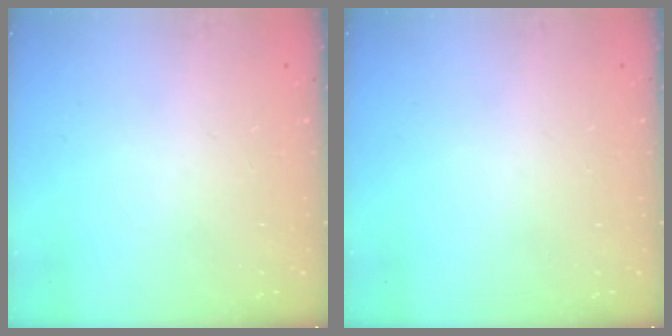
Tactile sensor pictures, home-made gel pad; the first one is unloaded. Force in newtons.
{"total": 0.0}